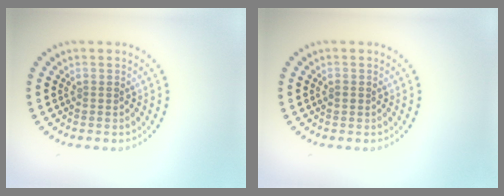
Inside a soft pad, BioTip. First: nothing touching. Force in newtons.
{"total": 0.7, "press": 0.7, "slide": 0.1}